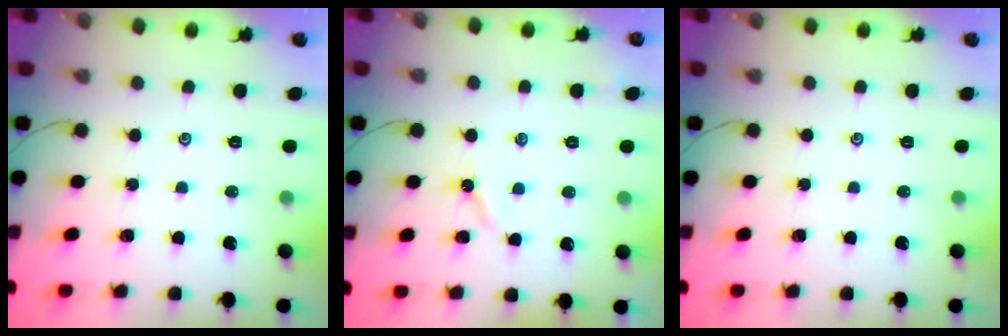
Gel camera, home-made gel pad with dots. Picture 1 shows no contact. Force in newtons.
{"total": 2.6, "press": 2.6, "slide": 0.3}
{"total": 0.0}